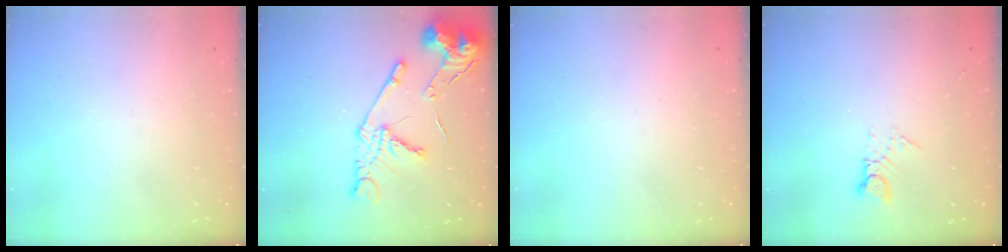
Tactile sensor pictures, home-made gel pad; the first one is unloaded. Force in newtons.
{"total": 17.4, "press": 17.3, "slide": 1.7}
{"total": 0.0}
{"total": 3.1, "press": 3.1, "slide": 0.2}